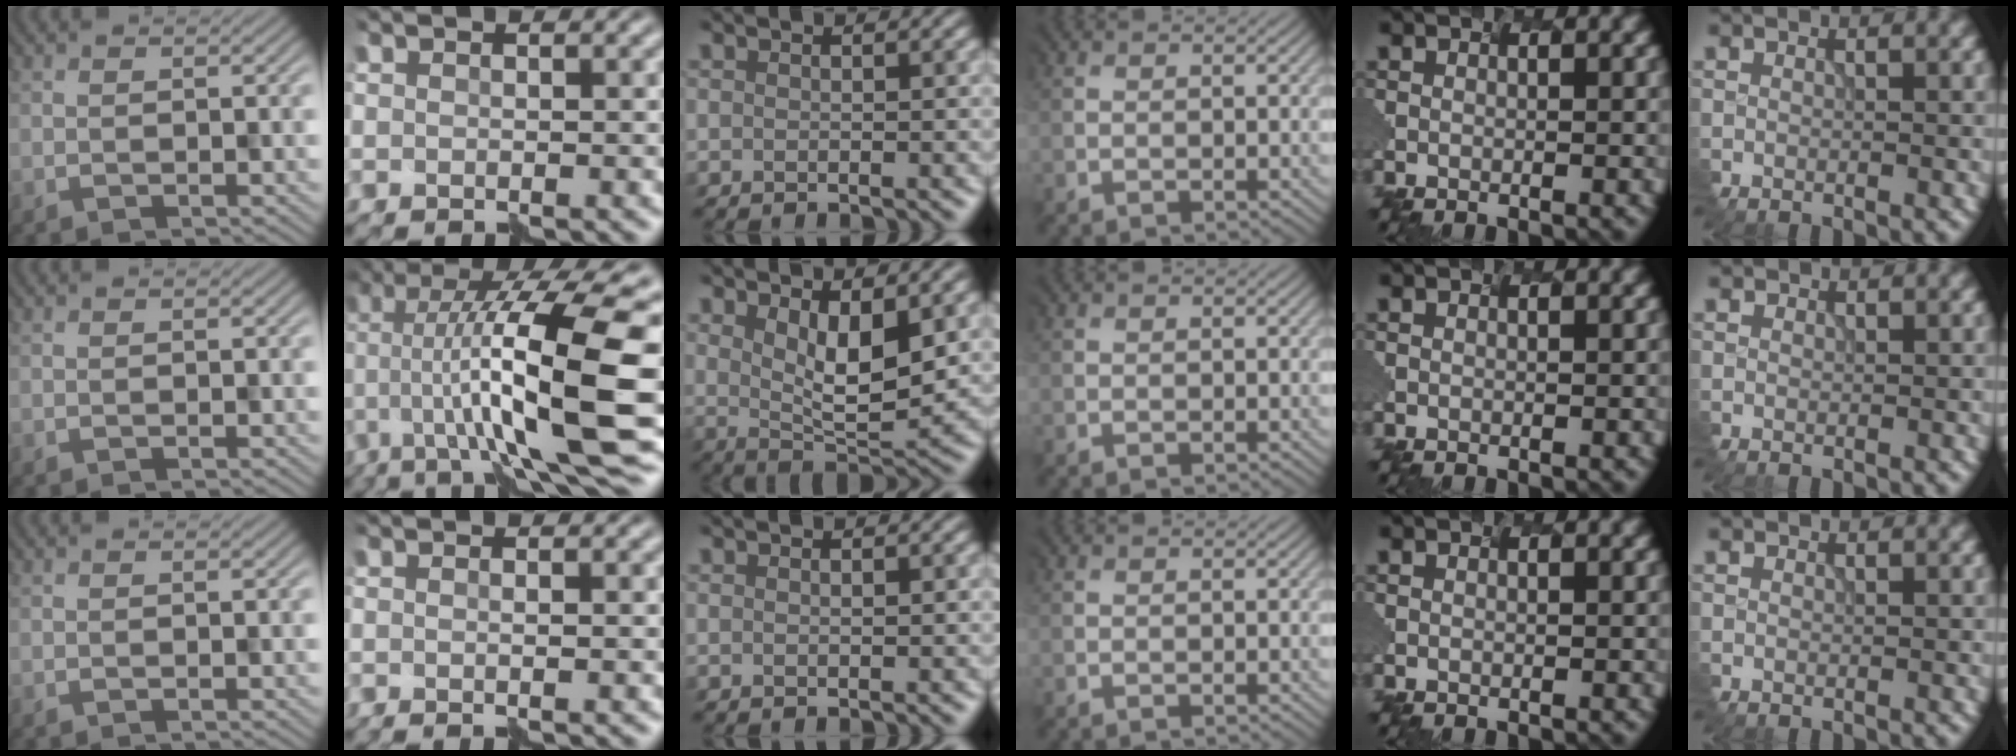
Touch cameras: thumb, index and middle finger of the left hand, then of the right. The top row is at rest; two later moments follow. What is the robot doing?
{"motion": "assemble", "object": "hinged jar"}